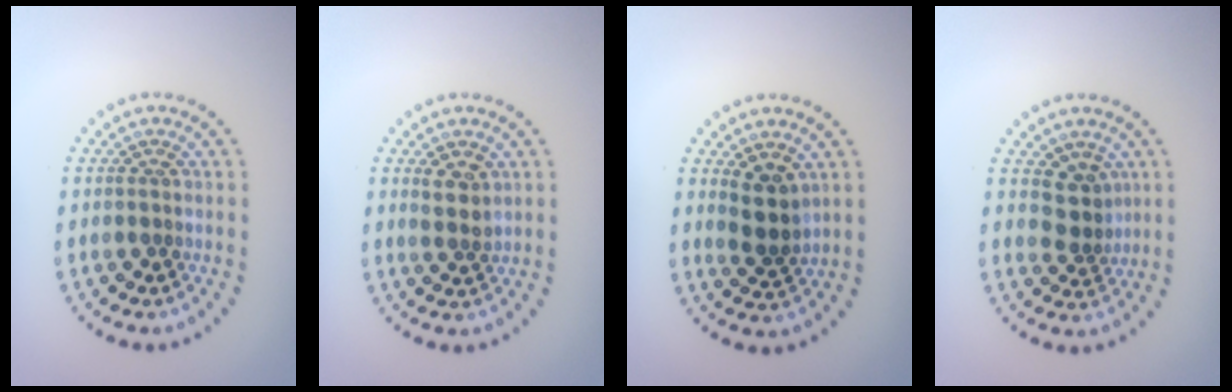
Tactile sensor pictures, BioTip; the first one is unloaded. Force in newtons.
{"total": 2.0, "press": 1.8, "slide": 0.7}
{"total": 2.6, "press": 2.2, "slide": 1.4}
{"total": 2.5, "press": 1.8, "slide": 1.6}